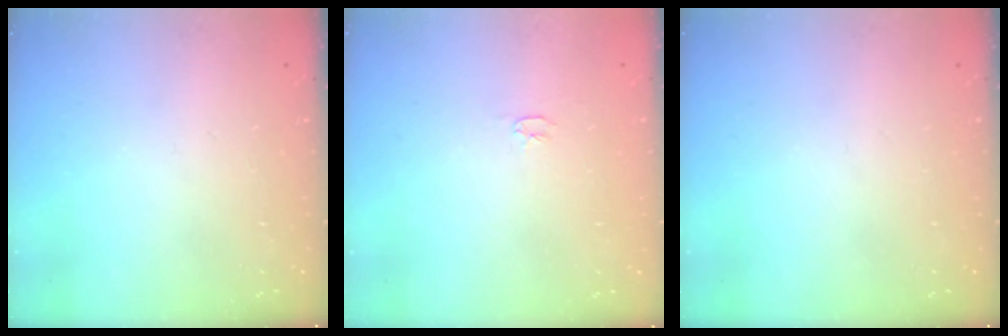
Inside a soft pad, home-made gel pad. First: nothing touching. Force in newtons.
{"total": 2.5, "press": 2.5, "slide": 0.3}
{"total": 0.0}